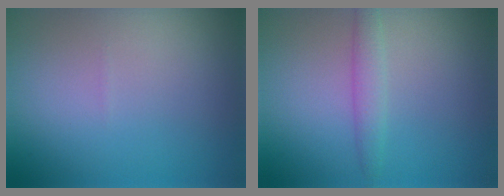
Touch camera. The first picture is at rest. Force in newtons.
{"total": 1.9, "press": 1.9, "slide": 0.2}